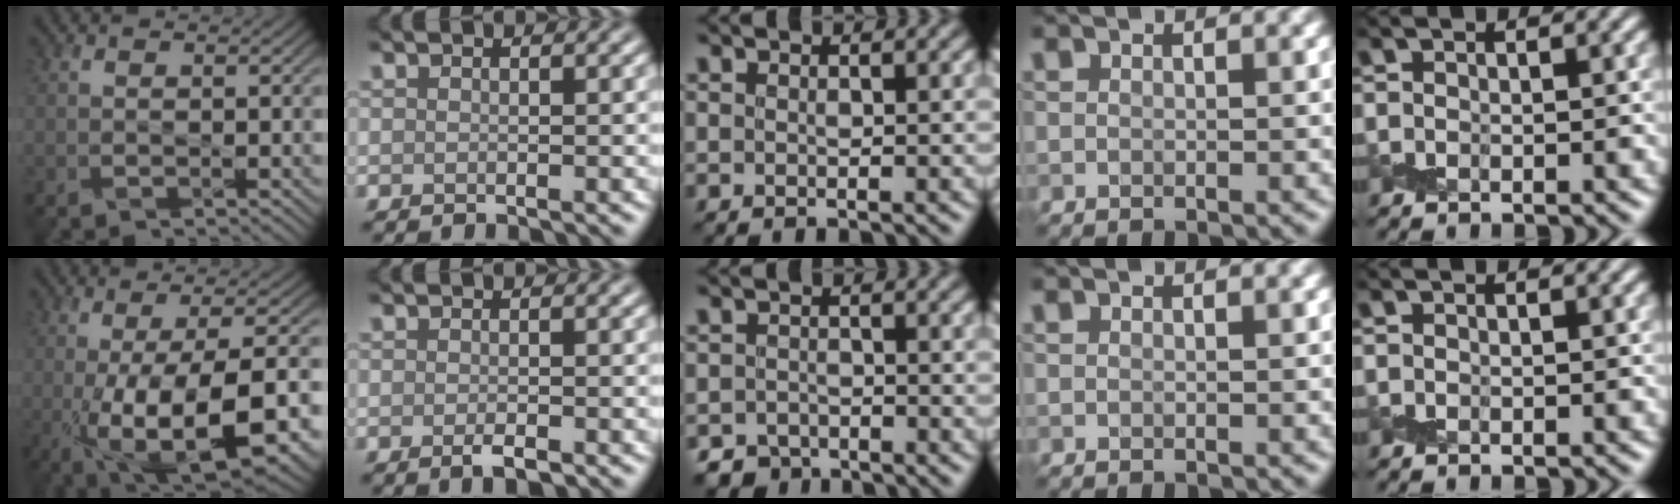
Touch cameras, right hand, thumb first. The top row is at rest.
{"thumb": {"total": 15.3, "force": [-3.9, 5.0, 13.9], "torque": [-0.217, -0.016, -0.047]}, "index": {"total": 1.4, "force": [-0.7, 0.4, 1.1], "torque": [-0.020, -0.004, -0.011]}, "middle": {"total": 3.0, "force": [-2.7, 1.4, 0.3], "torque": [0.007, -0.001, -0.047]}}